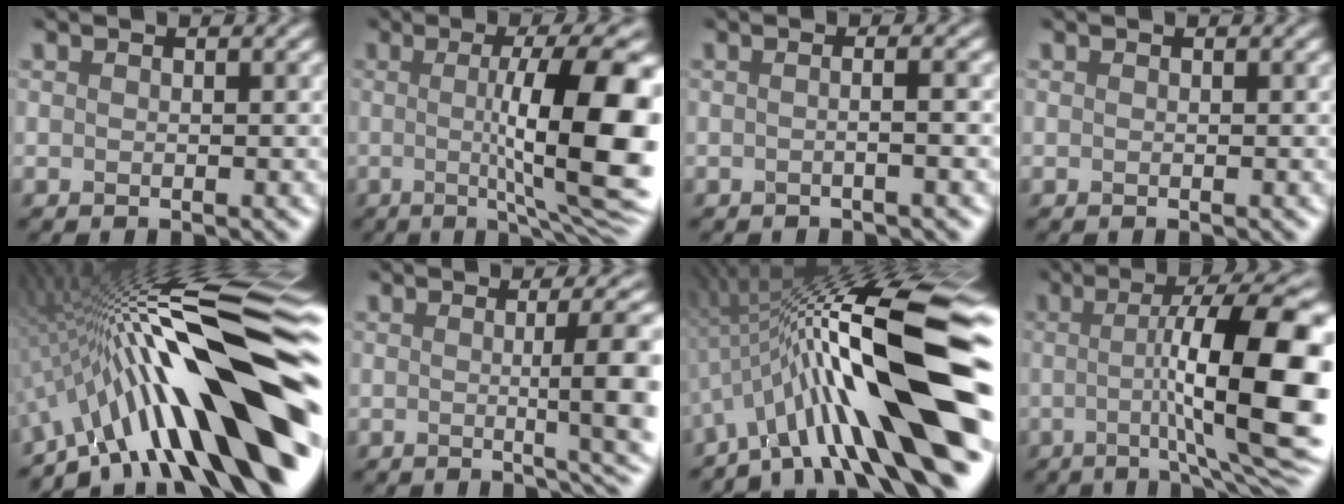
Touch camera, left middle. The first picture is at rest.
{"total": 11.0, "force": [-0.5, 2.0, 10.8], "torque": [-0.144, 0.001, 0.011]}
{"total": 1.8, "force": [-0.3, 0.5, 1.7], "torque": [-0.012, 0.007, -0.016]}
{"total": 0.0}
{"total": 16.2, "force": [-4.4, 3.5, 15.2], "torque": [-0.223, 0.047, -0.065]}
{"total": 7.0, "force": [-0.4, 1.1, 6.9], "torque": [-0.083, 0.008, 0.013]}
{"total": 15.2, "force": [-2.8, 2.9, 14.6], "torque": [-0.248, 0.028, -0.031]}
{"total": 12.1, "force": [-0.4, 2.0, 12.0], "torque": [-0.177, 0.014, 0.018]}